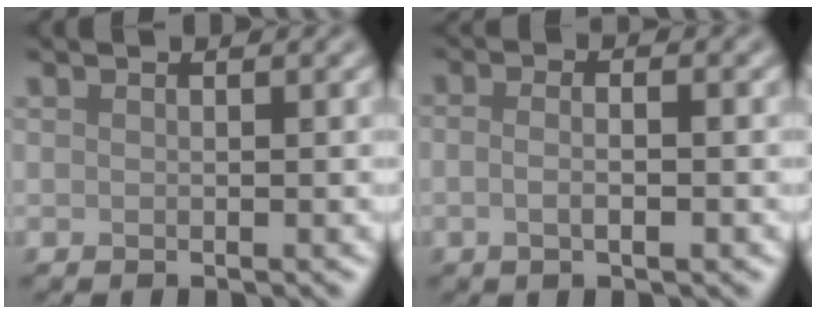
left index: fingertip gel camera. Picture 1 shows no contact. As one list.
[{"total": 3.9, "force": [0.4, 2.0, 3.3], "torque": [-0.015, 0.009, -0.018]}]